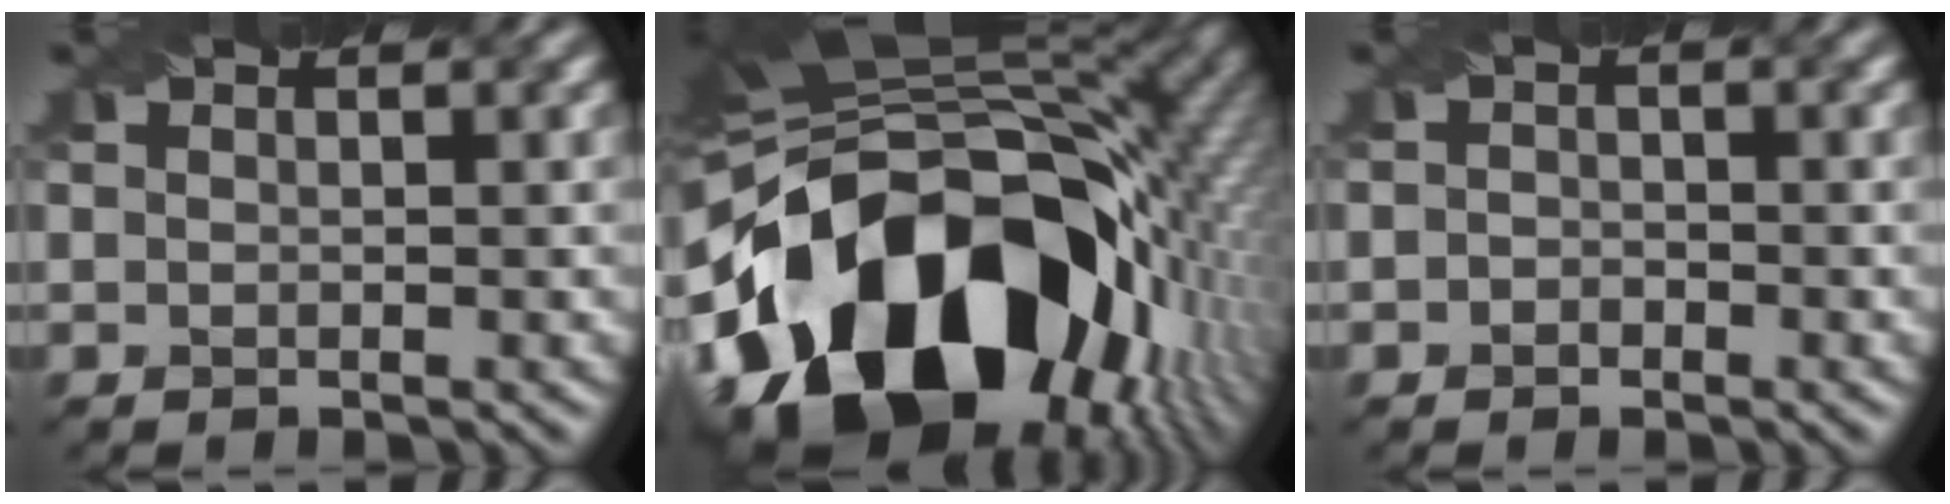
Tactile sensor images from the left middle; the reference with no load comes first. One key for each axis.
{"total": 20.9, "fx": -5.4, "fy": 13.8, "fz": 14.8, "tx": -0.272, "ty": -0.027, "tz": -0.086}
{"total": 1.0, "fx": -0.5, "fy": 0.8, "fz": 0.3, "tx": -0.008, "ty": -0.004, "tz": -0.011}